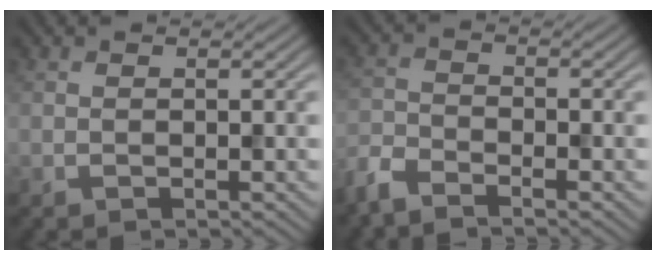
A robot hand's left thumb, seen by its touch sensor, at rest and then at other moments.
{"total": 4.0, "force": [-3.5, 1.0, 1.6], "torque": [-0.040, -0.011, -0.086]}